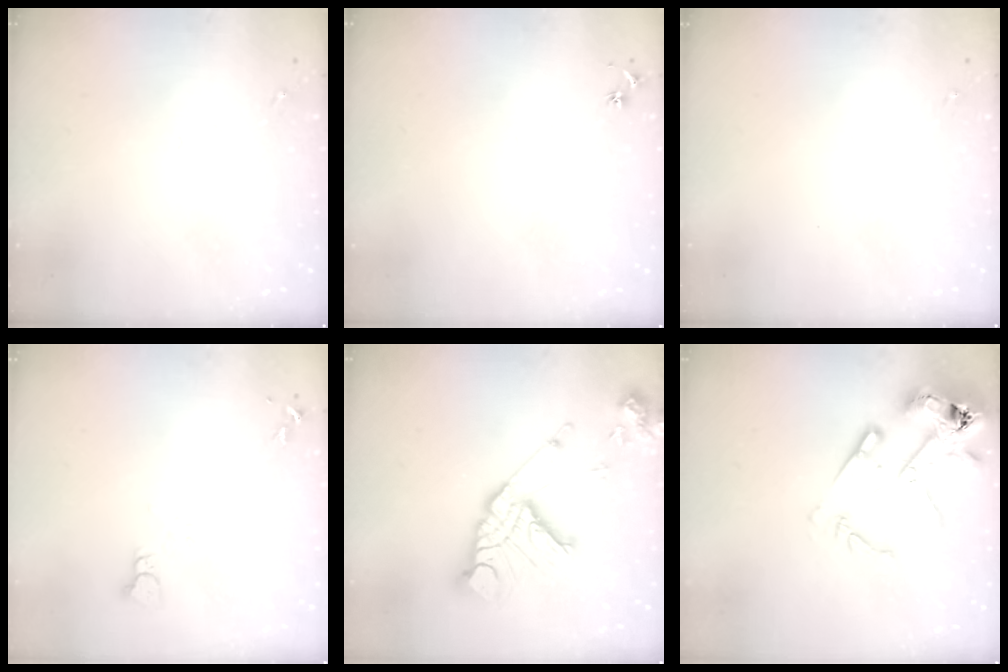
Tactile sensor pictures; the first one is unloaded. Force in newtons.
{"total": 3.0, "press": 2.9, "slide": 0.4}
{"total": 0.0}
{"total": 2.2, "press": 2.2, "slide": 0.2}
{"total": 18.0, "press": 17.9, "slide": 2.5}
{"total": 15.1, "press": 15.0, "slide": 2.1}